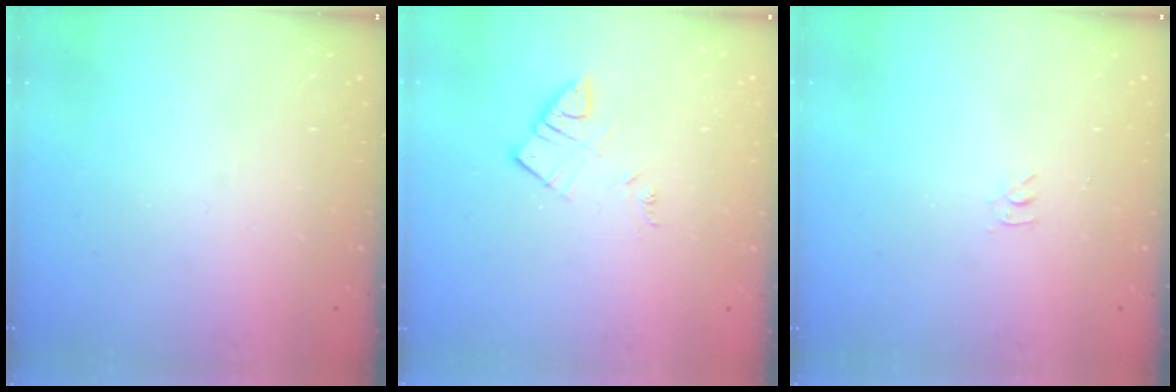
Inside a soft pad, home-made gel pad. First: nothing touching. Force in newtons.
{"total": 4.4, "press": 4.4, "slide": 0.2}
{"total": 2.8, "press": 2.8, "slide": 0.4}